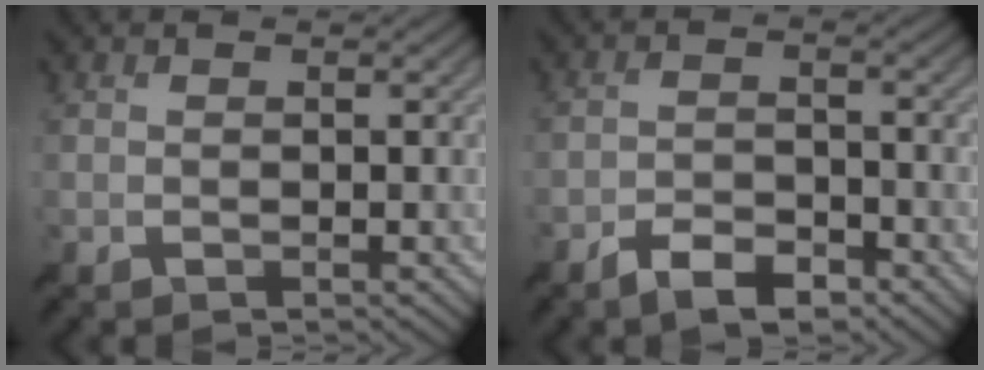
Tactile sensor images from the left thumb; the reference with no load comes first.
{"total": 4.5, "force": [-3.5, 1.7, 2.4], "torque": [-0.043, -0.001, -0.062]}